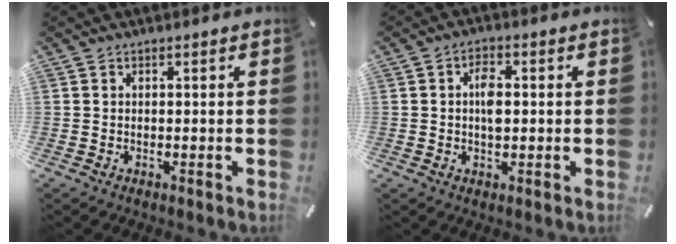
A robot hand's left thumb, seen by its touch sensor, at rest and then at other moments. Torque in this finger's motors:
{"motor_torque": [0.21, 0.77, 0.45, -0.02, 0.03]}